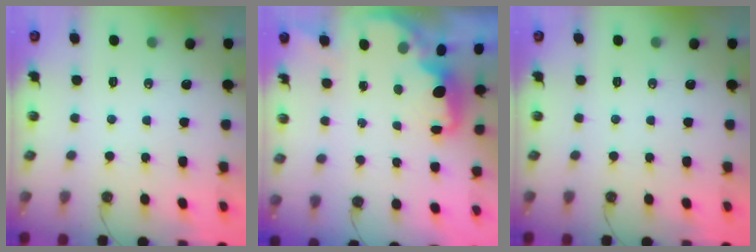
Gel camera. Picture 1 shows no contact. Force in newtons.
{"total": 1.5, "press": 1.3, "slide": 0.7}
{"total": 0.0}